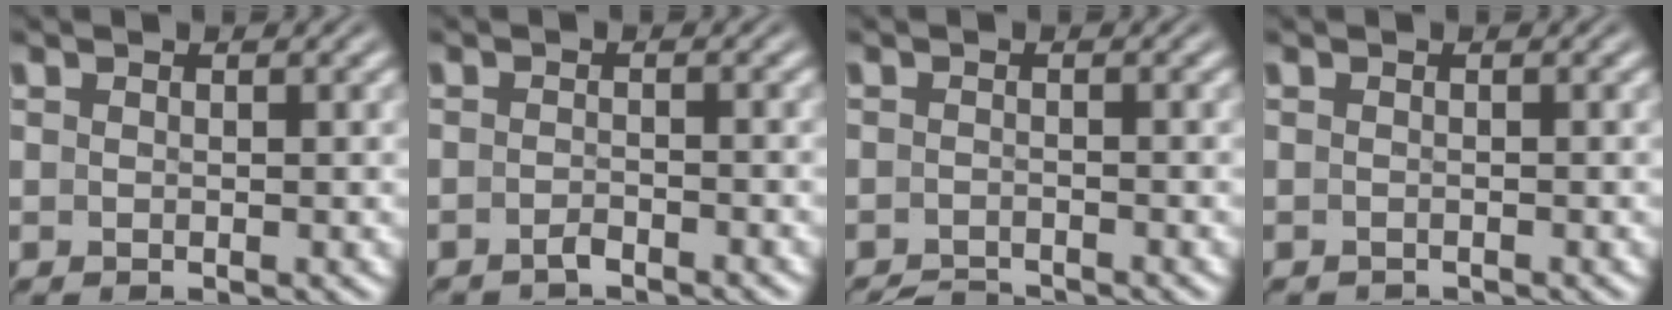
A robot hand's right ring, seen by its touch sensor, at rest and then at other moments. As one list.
[{"total": 1.6, "force": [-1.6, -0.1, 0.1], "torque": [0.001, -0.004, -0.027]}, {"total": 2.6, "force": [-2.6, 0.0, 0.0], "torque": [0.000, -0.013, -0.042]}, {"total": 1.2, "force": [-1.2, -0.2, -0.2], "torque": [-0.002, -0.010, -0.015]}]